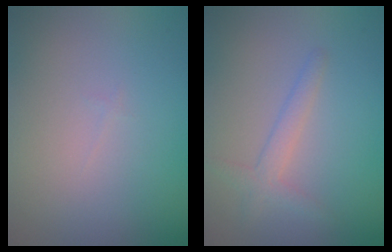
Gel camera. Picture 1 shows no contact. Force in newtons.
{"total": 1.9, "press": 1.9, "slide": 0.1}